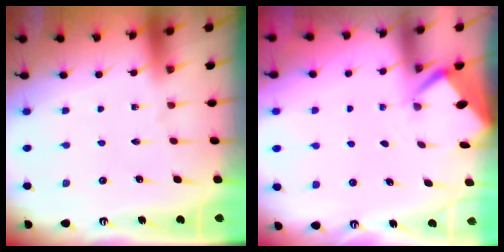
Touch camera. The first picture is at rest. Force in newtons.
{"total": 2.5, "press": 2.5, "slide": 0.0}